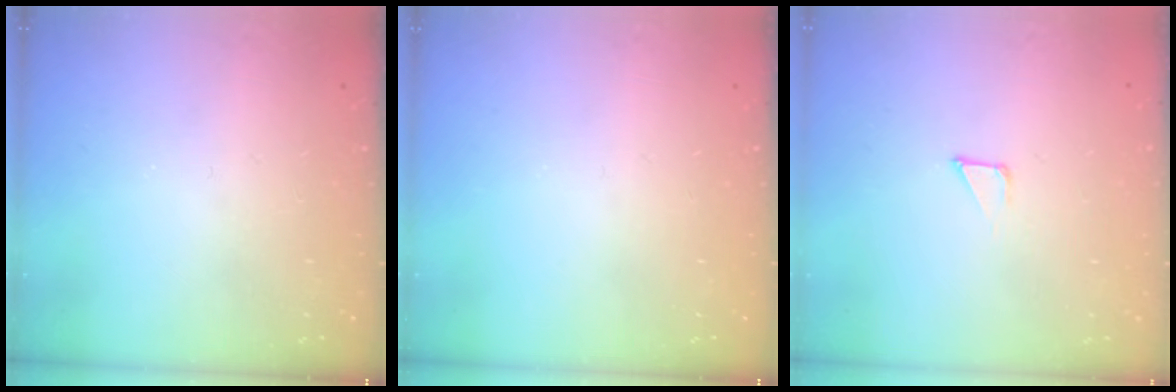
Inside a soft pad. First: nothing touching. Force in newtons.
{"total": 0.0}
{"total": 1.6, "press": 1.6, "slide": 0.1}